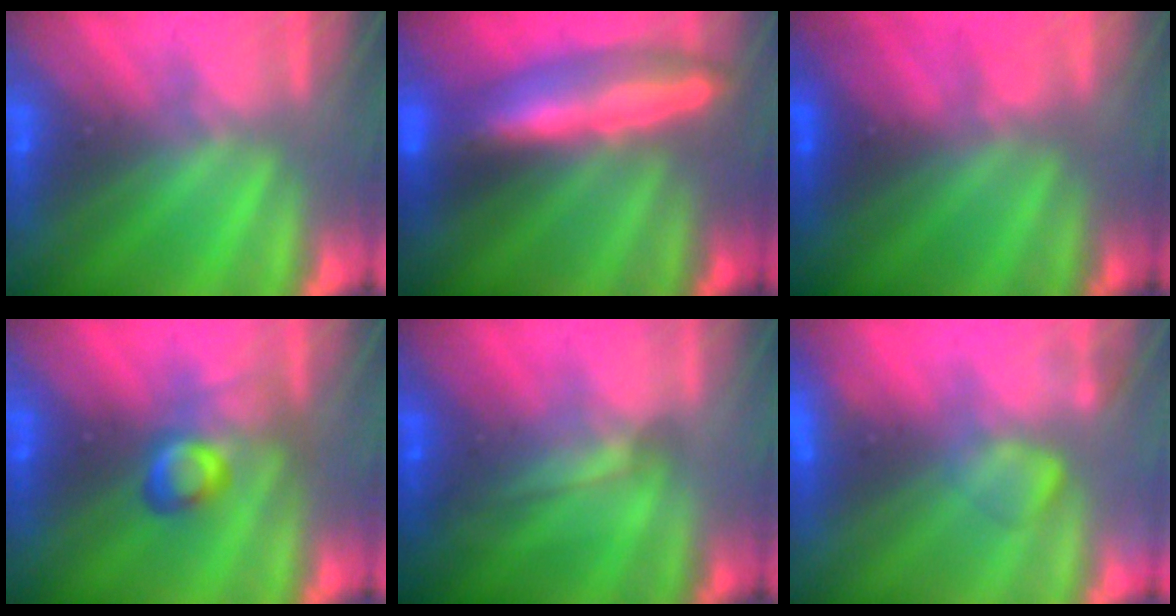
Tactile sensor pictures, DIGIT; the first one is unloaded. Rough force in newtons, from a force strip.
{"total": 8.4}
{"total": 3.1}
{"total": 2.8}
{"total": 1.6}
{"total": 2.5}